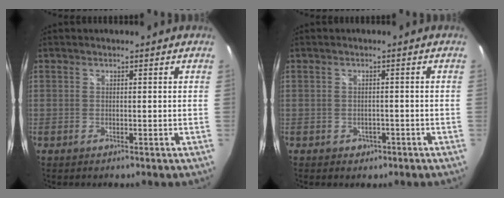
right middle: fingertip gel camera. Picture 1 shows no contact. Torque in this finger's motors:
{"motor_torque": [-0.13, -0.06, 0.05, 0.01]}